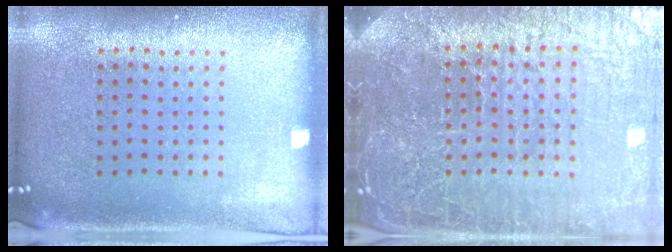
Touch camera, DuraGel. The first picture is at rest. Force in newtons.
{"total": 6.4, "press": 5.7, "slide": 3.0}